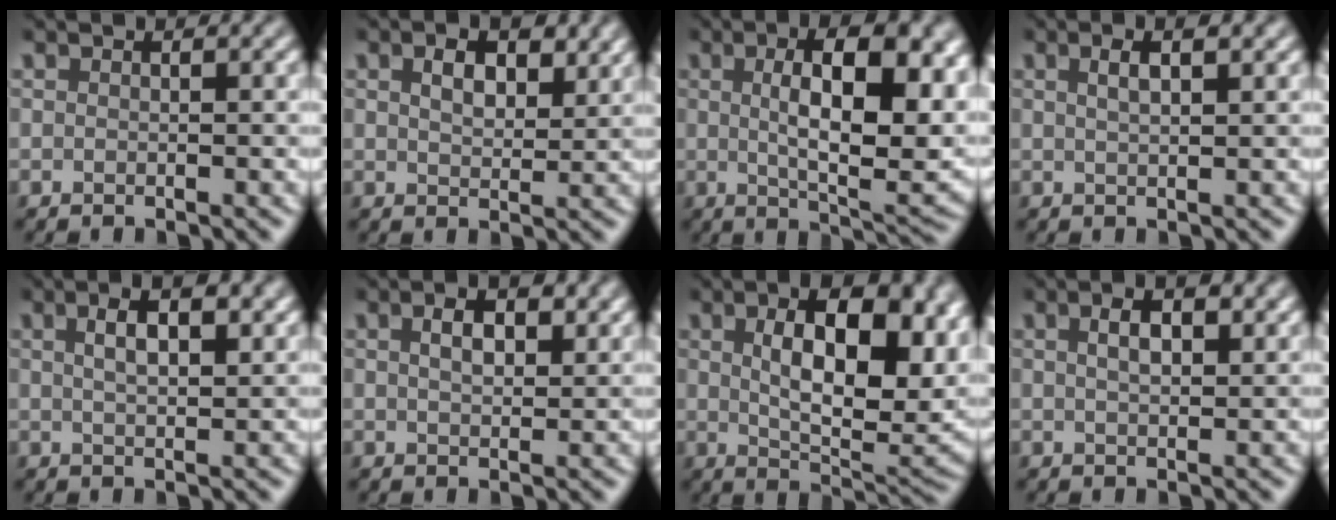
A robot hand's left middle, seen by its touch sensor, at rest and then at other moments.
{"total": 3.2, "force": [1.6, 1.7, 2.2], "torque": [-0.042, 0.001, 0.029]}
{"total": 12.4, "force": [2.0, 4.8, 11.2], "torque": [-0.148, -0.004, 0.034]}
{"total": 2.4, "force": [1.2, 0.8, 1.9], "torque": [-0.020, 0.005, 0.012]}
{"total": 3.7, "force": [1.6, 1.3, 3.1], "torque": [-0.048, 0.010, 0.022]}
{"total": 3.0, "force": [1.2, 1.5, 2.3], "torque": [-0.039, 0.005, 0.021]}
{"total": 11.7, "force": [2.4, 5.7, 10.0], "torque": [-0.139, -0.007, 0.045]}
{"total": 2.9, "force": [1.2, 1.2, 2.3], "torque": [-0.037, 0.005, 0.020]}